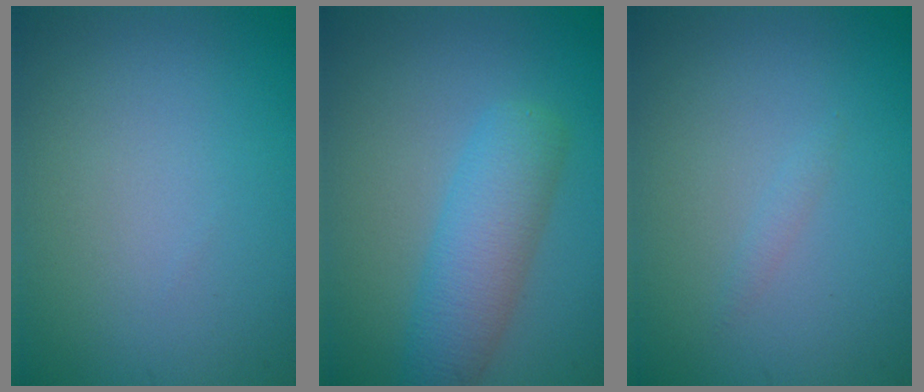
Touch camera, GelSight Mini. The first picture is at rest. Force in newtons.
{"total": 4.9, "press": 4.9, "slide": 0.1}
{"total": 0.6, "press": 0.6, "slide": 0.1}